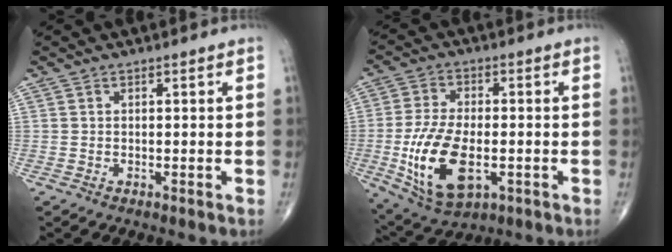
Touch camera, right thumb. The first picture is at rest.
{"total": 15.0, "force": [-3.3, 7.8, 12.4], "torque": [-0.241, -0.001, -0.047]}